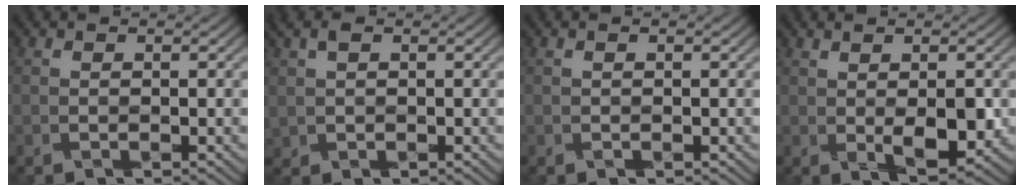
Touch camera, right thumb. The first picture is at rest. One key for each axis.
{"total": 2.1, "fx": 1.2, "fy": 1.0, "fz": 1.4, "tx": -0.036, "ty": 0.005, "tz": 0.028}
{"total": 0.0}
{"total": 4.1, "fx": 0.4, "fy": 1.1, "fz": 3.9, "tx": -0.073, "ty": -0.004, "tz": 0.017}